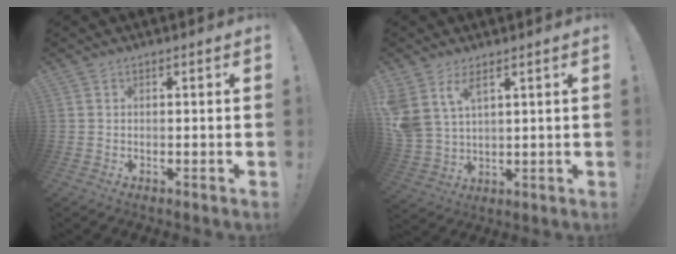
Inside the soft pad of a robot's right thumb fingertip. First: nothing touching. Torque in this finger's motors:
{"motor_torque": [0.23, 0.25, 0.92, 0.47, 0.09]}